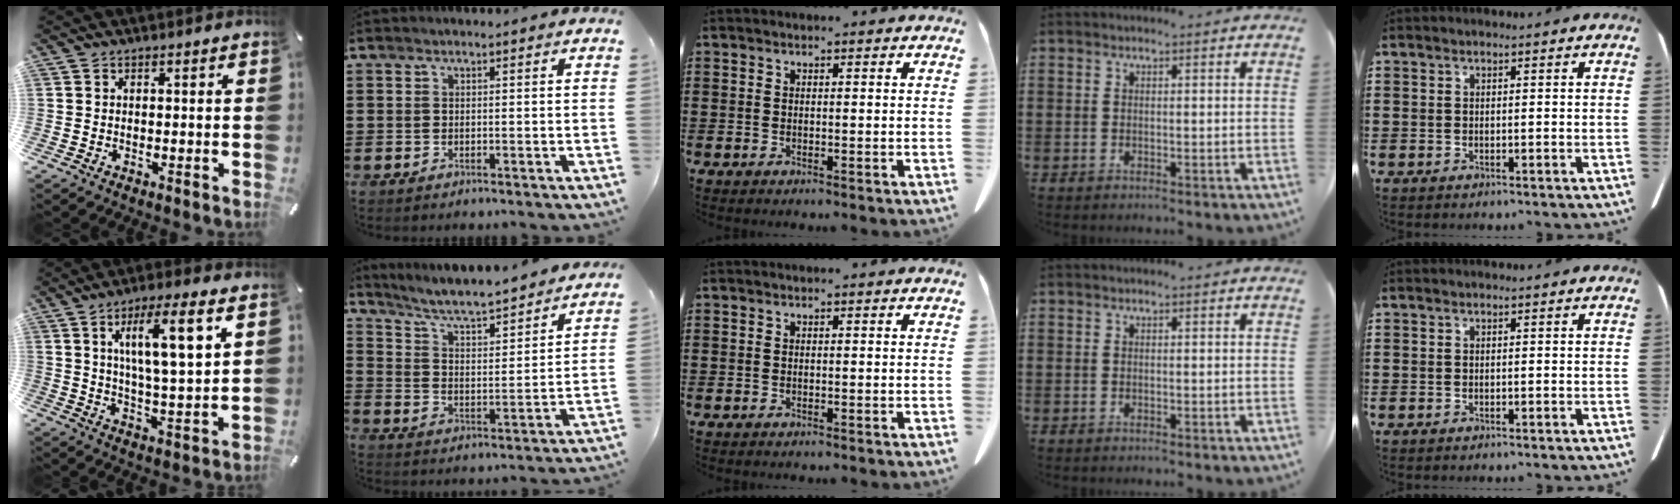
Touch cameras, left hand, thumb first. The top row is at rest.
{"thumb": {"total": 12.8, "force": [6.0, 3.0, 10.9], "torque": [-0.181, -0.011, 0.094]}, "index": {"total": 5.6, "force": [5.0, 0.2, 2.4], "torque": [-0.068, -0.039, 0.080]}}